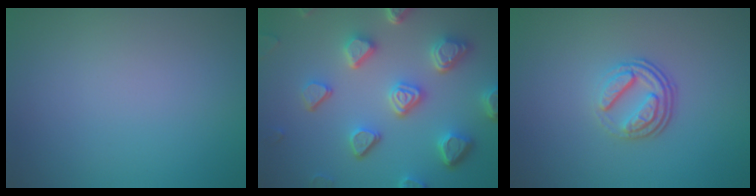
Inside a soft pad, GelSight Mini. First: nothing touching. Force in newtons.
{"total": 6.9, "press": 5.4, "slide": 4.2}
{"total": 3.7, "press": 2.5, "slide": 2.7}